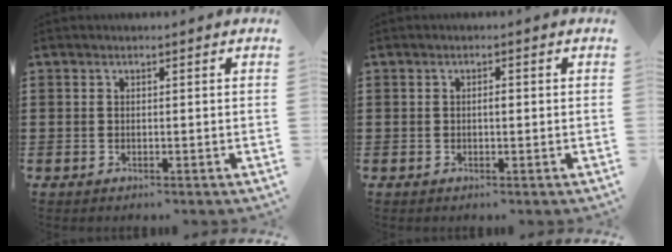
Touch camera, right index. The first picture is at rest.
{"total": 1.1, "force": [-0.1, 0.3, 1.0], "torque": [-0.020, -0.001, -0.002]}